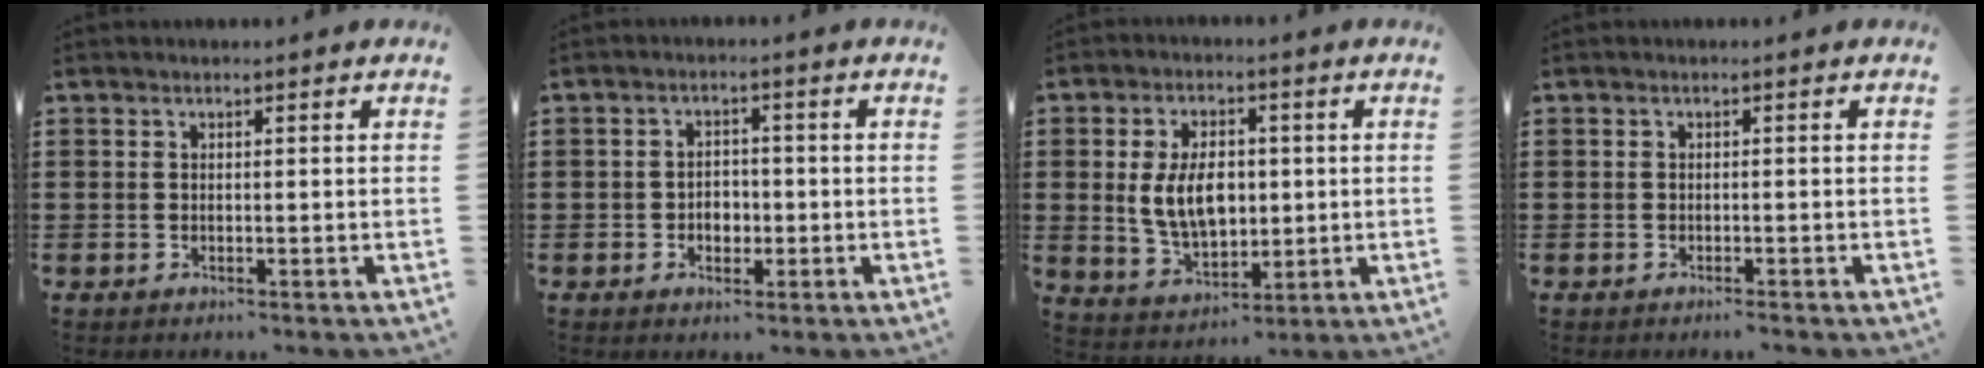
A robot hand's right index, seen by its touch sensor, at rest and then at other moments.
{"total": 2.5, "force": [-0.8, 1.9, 1.3], "torque": [-0.029, 0.006, -0.019]}
{"total": 8.5, "force": [0.7, 5.3, 6.6], "torque": [-0.130, 0.006, 0.007]}
{"total": 0.6, "force": [-0.5, 0.0, 0.3], "torque": [-0.006, -0.001, -0.011]}